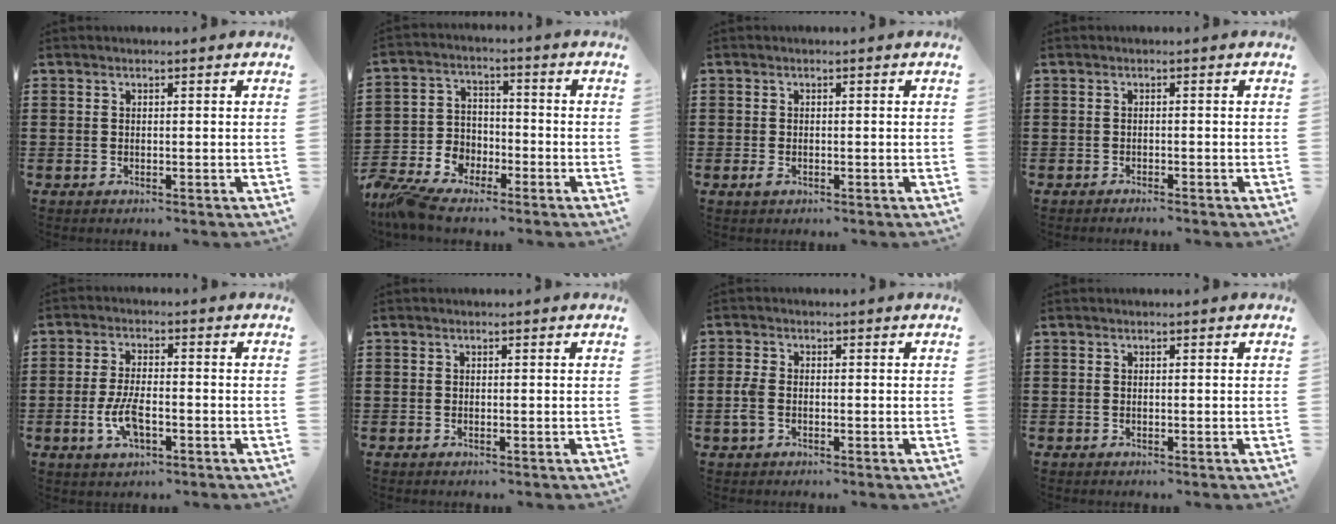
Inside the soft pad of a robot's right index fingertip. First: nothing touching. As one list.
[{"total": 6.4, "force": [-5.1, 3.3, 2.1], "torque": [-0.076, 0.001, -0.107]}, {"total": 1.0, "force": [-0.5, 0.6, 0.6], "torque": [-0.012, -0.002, -0.010]}, {"total": 0.8, "force": [-0.8, -0.1, 0.1], "torque": [-0.006, -0.003, -0.015]}, {"total": 6.0, "force": [-1.9, 2.5, 5.1], "torque": [-0.120, -0.004, -0.041]}, {"total": 0.0}, {"total": 2.9, "force": [-0.7, 1.6, 2.3], "torque": [-0.066, -0.006, -0.020]}, {"total": 0.0}]